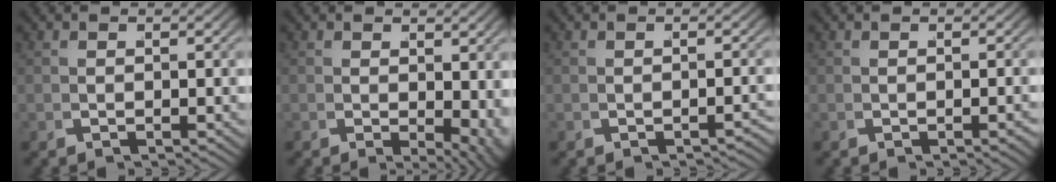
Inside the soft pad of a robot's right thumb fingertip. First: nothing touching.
{"total": 3.4, "force": [0.2, 1.7, 2.9], "torque": [-0.036, -0.018, 0.013]}
{"total": 1.5, "force": [-1.4, 0.2, 0.5], "torque": [-0.013, 0.002, -0.018]}
{"total": 0.7, "force": [-0.3, 0.1, 0.6], "torque": [-0.011, 0.004, -0.005]}